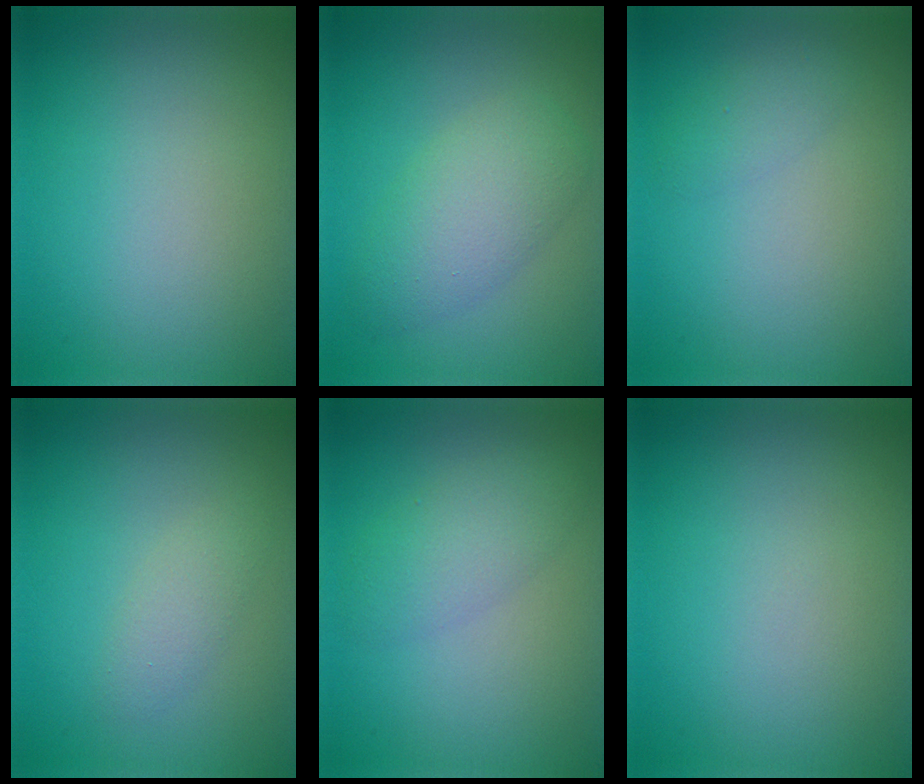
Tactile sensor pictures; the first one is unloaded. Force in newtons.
{"total": 4.4, "press": 4.4, "slide": 0.1}
{"total": 1.2, "press": 1.2, "slide": 0.1}
{"total": 1.6, "press": 1.6, "slide": 0.1}
{"total": 3.0, "press": 3.0, "slide": 0.1}
{"total": 0.0}